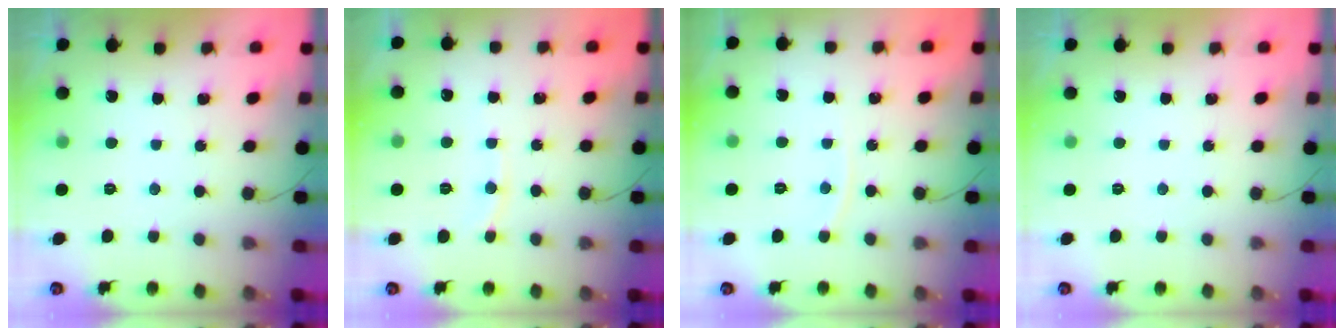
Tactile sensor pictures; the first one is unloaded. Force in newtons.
{"total": 3.9, "press": 3.9, "slide": 0.2}
{"total": 3.0, "press": 3.0, "slide": 0.3}
{"total": 0.0}